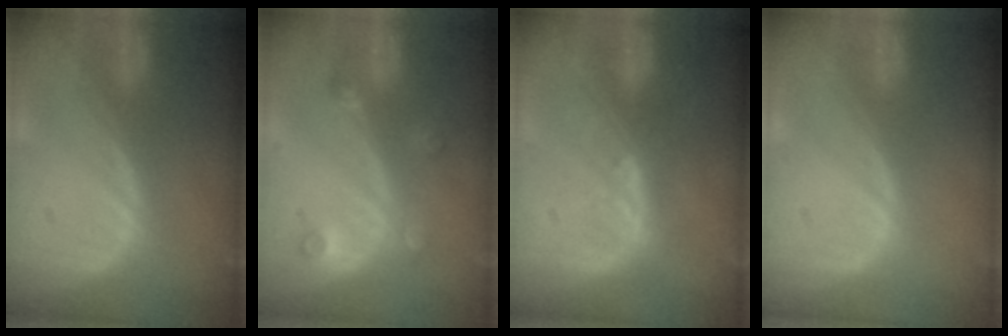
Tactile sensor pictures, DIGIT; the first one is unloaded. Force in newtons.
{"total": 3.4, "press": 3.0, "slide": 1.5}
{"total": 2.0, "press": 1.9, "slide": 0.7}
{"total": 0.0}